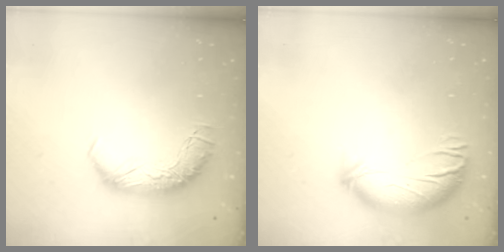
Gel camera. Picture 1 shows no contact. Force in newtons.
{"total": 3.6, "press": 2.7, "slide": 2.5}